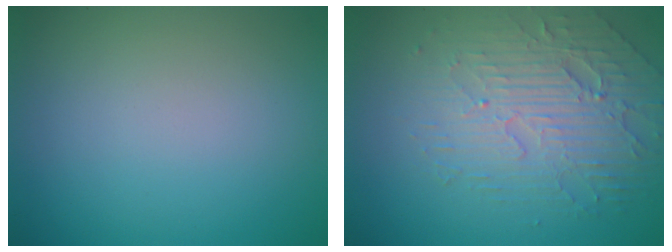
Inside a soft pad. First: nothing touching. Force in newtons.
{"total": 4.7, "press": 4.0, "slide": 2.5}